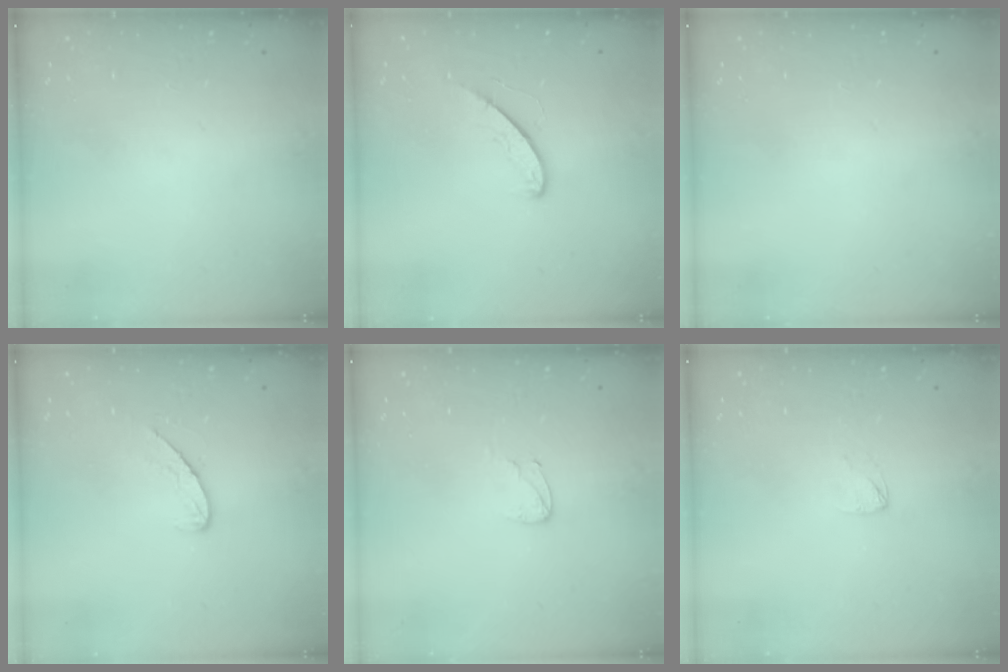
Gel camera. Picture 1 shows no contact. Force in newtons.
{"total": 5.2, "press": 5.2, "slide": 0.5}
{"total": 0.0}
{"total": 5.5, "press": 5.5, "slide": 0.5}
{"total": 4.2, "press": 4.2, "slide": 0.4}
{"total": 2.4, "press": 2.4, "slide": 0.2}